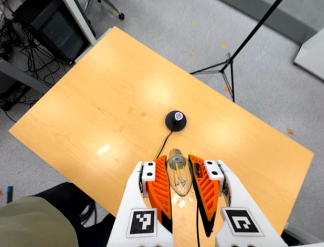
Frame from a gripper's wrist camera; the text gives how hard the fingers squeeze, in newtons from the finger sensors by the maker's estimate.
{"total": 20.3, "left": 23.1, "right": 17.6}